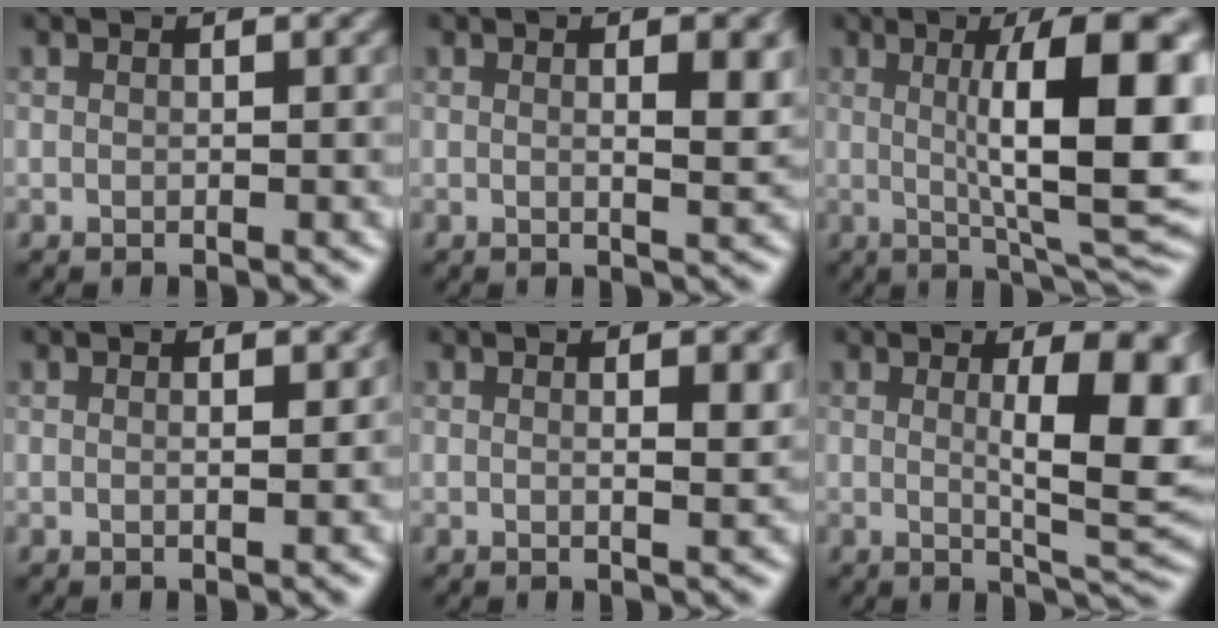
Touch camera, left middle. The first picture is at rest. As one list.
[{"total": 2.9, "force": [0.6, 0.7, 2.8], "torque": [-0.040, -0.003, 0.008]}, {"total": 11.5, "force": [1.3, 2.6, 11.1], "torque": [-0.149, 0.000, 0.025]}, {"total": 1.2, "force": [0.1, 0.3, 1.1], "torque": [-0.013, -0.002, 0.005]}, {"total": 2.3, "force": [0.4, 0.5, 2.2], "torque": [-0.029, -0.001, 0.007]}, {"total": 8.5, "force": [1.1, 2.1, 8.1], "torque": [-0.110, -0.007, 0.022]}]